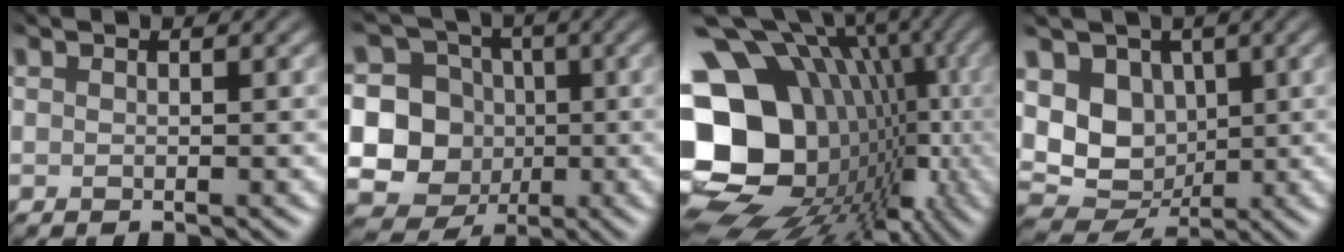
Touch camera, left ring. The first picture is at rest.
{"total": 10.9, "force": [-2.0, 10.0, 3.7], "torque": [-0.061, 0.024, -0.072]}
{"total": 18.6, "force": [-2.7, 14.8, 10.9], "torque": [-0.173, -0.005, -0.019]}
{"total": 8.0, "force": [0.0, 6.2, 5.0], "torque": [-0.090, -0.010, -0.003]}